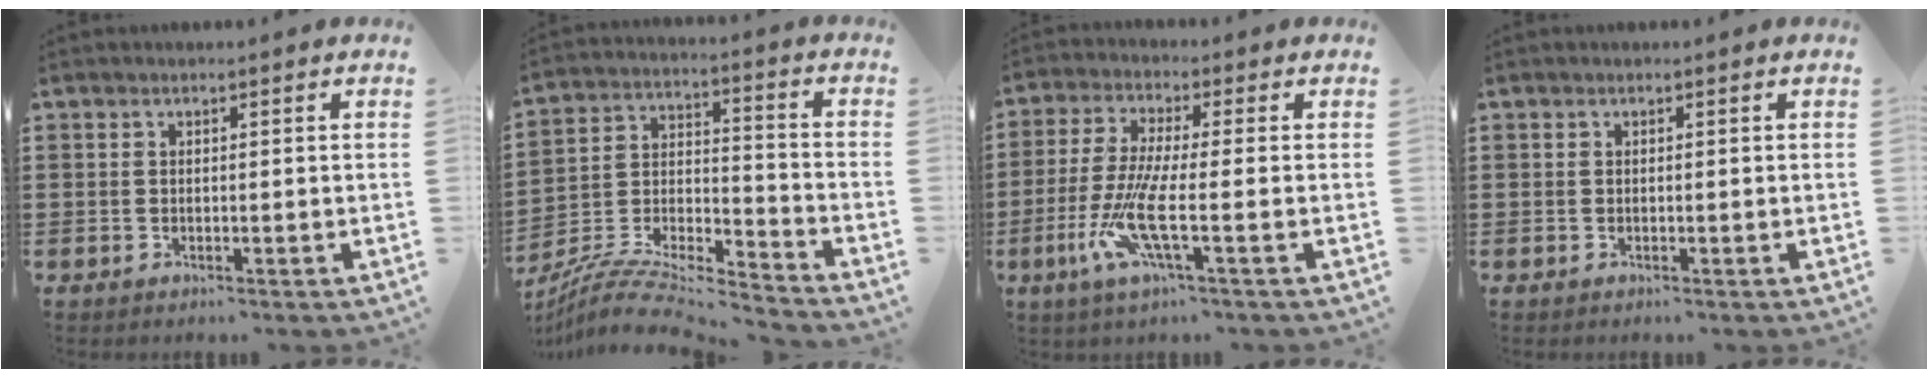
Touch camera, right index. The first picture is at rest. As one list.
[{"total": 8.4, "force": [-7.7, 1.4, 2.9], "torque": [-0.058, 0.001, -0.155]}, {"total": 9.5, "force": [-3.0, 1.5, 8.9], "torque": [-0.204, -0.023, -0.062]}, {"total": 0.0}]